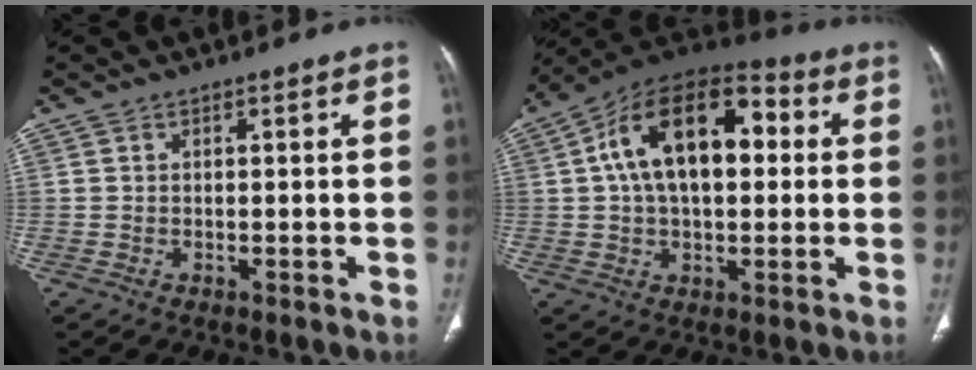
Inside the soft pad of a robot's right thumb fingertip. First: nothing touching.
{"total": 19.2, "force": [3.2, 11.1, 15.3], "torque": [-0.234, 0.033, 0.043]}